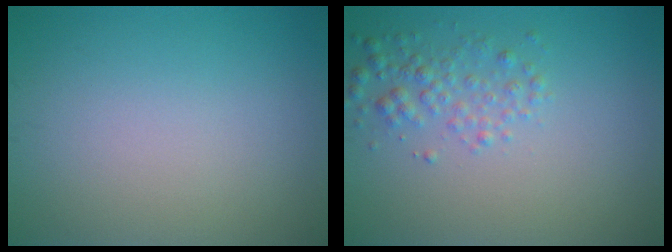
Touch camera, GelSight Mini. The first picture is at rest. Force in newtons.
{"total": 2.3, "press": 2.3, "slide": 0.0}